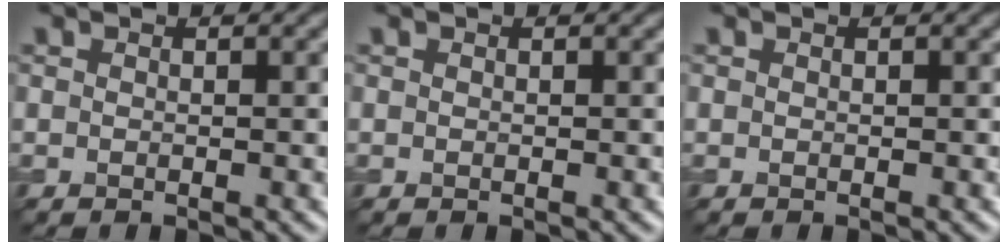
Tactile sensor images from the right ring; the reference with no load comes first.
{"total": 0.0}
{"total": 0.0}